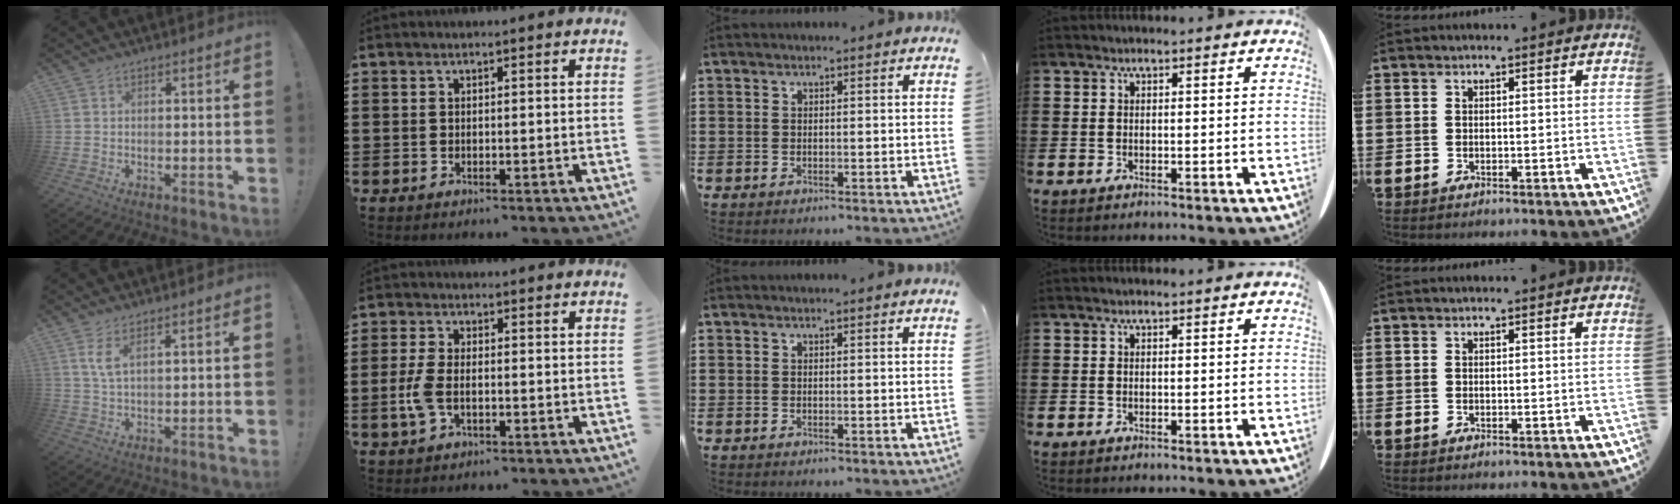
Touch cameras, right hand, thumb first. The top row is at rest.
{"thumb": {"total": 3.8, "force": [2.0, 0.9, 3.1], "torque": [-0.065, -0.004, 0.036]}, "index": {"total": 4.6, "force": [-1.0, 2.2, 3.9], "torque": [-0.097, -0.007, -0.024]}}